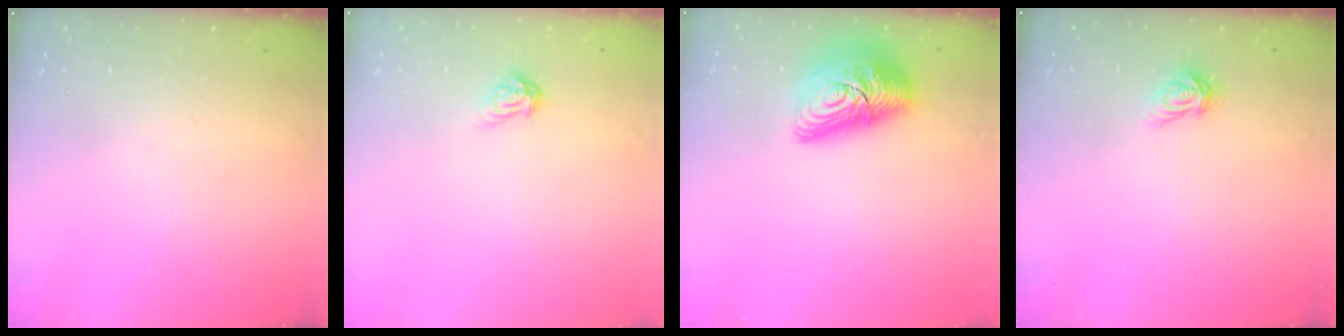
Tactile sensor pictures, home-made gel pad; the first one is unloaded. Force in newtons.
{"total": 4.8, "press": 4.7, "slide": 0.5}
{"total": 14.7, "press": 14.6, "slide": 1.0}
{"total": 3.4, "press": 3.4, "slide": 0.4}